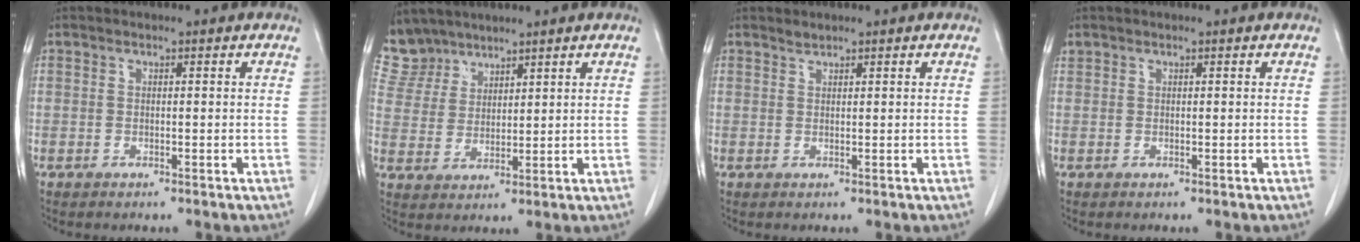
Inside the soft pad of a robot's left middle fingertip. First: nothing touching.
{"total": 6.9, "force": [6.2, 2.9, -0.3], "torque": [0.004, 0.006, 0.135]}
{"total": 0.7, "force": [0.7, 0.0, -0.1], "torque": [-0.005, -0.002, 0.014]}
{"total": 0.5, "force": [0.4, 0.3, 0.0], "torque": [-0.003, 0.013, 0.010]}